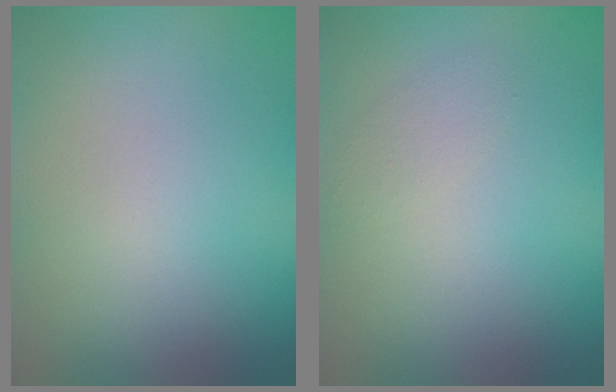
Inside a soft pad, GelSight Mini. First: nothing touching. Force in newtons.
{"total": 1.2, "press": 1.2, "slide": 0.0}